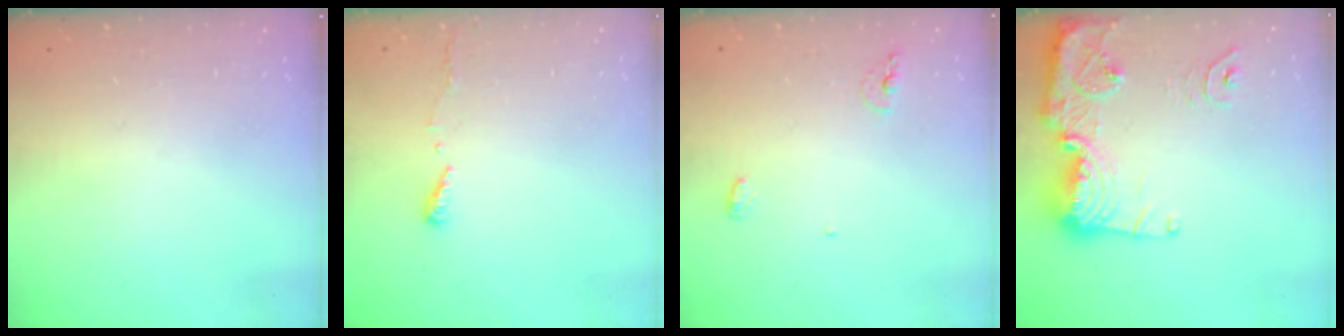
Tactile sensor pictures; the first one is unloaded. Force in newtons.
{"total": 5.0, "press": 4.9, "slide": 0.4}
{"total": 4.9, "press": 4.8, "slide": 1.0}
{"total": 17.9, "press": 17.8, "slide": 1.4}